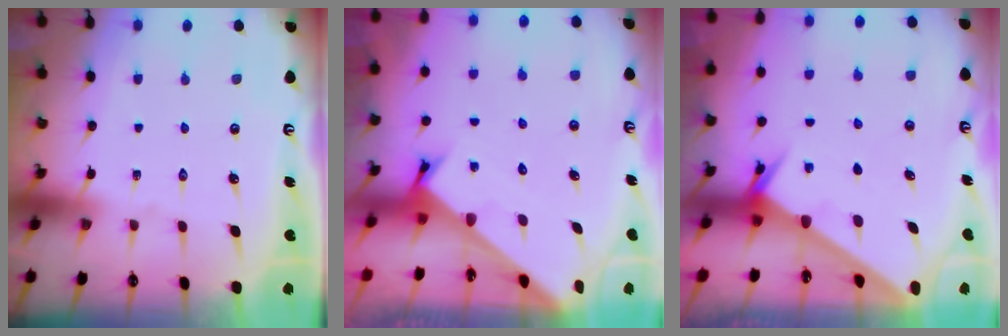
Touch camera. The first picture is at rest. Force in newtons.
{"total": 2.6, "press": 2.6, "slide": 0.3}
{"total": 2.0, "press": 2.0, "slide": 0.1}